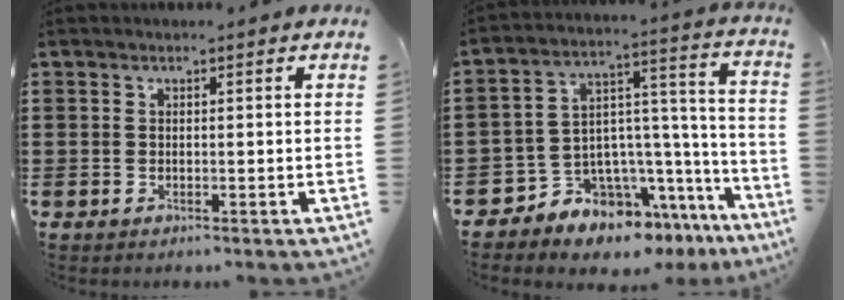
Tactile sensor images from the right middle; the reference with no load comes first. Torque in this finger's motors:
{"motor_torque": [2.14, 0.00, 0.25, 0.08]}